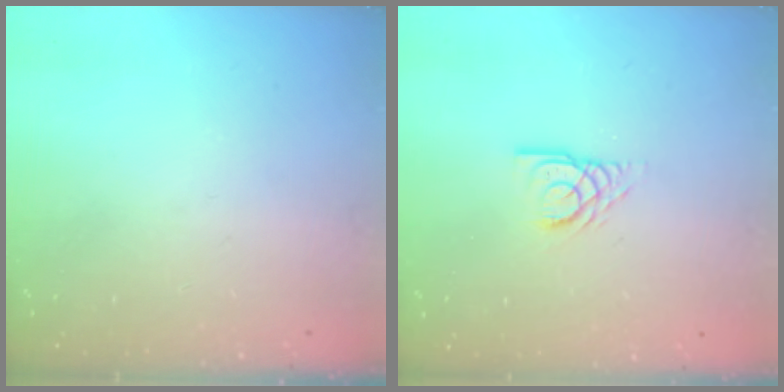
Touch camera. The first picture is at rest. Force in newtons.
{"total": 3.6, "press": 3.6, "slide": 0.2}